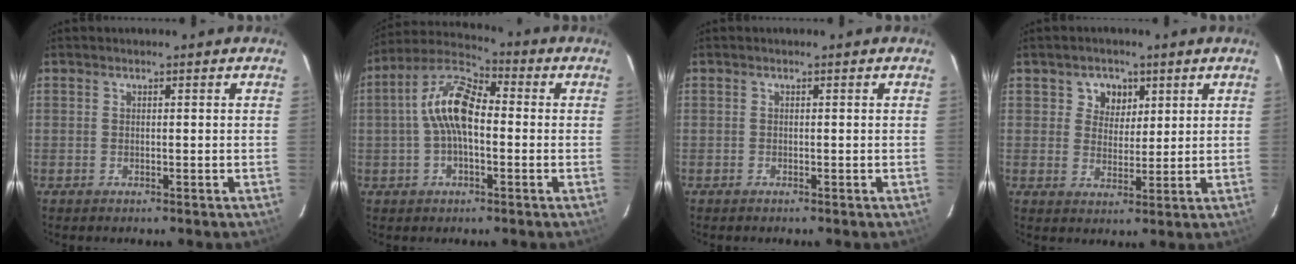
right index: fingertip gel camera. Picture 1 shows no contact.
{"total": 10.6, "force": [-0.5, 5.1, 9.3], "torque": [-0.190, 0.026, -0.015]}
{"total": 0.0}
{"total": 4.9, "force": [2.1, 4.2, 1.2], "torque": [-0.011, 0.006, 0.039]}